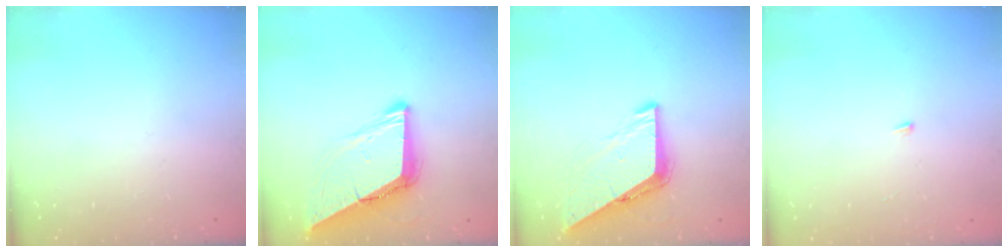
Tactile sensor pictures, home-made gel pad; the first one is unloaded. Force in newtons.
{"total": 9.5, "press": 9.4, "slide": 1.6}
{"total": 6.8, "press": 6.8, "slide": 0.4}
{"total": 3.3, "press": 3.3, "slide": 0.2}